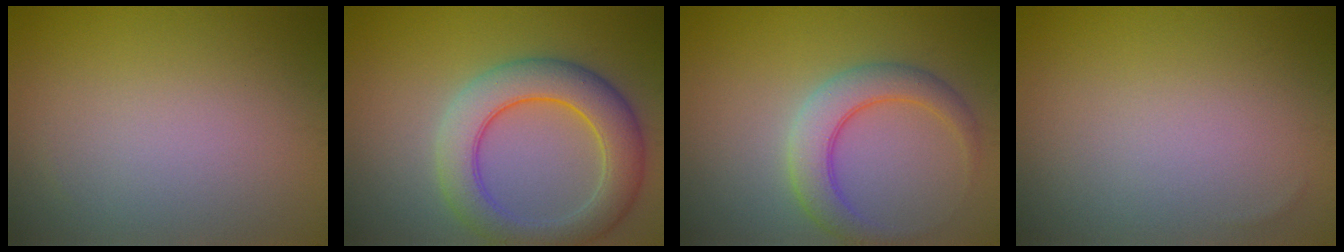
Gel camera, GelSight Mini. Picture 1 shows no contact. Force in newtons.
{"total": 6.7, "press": 6.7, "slide": 0.4}
{"total": 4.1, "press": 4.1, "slide": 0.1}
{"total": 0.0}